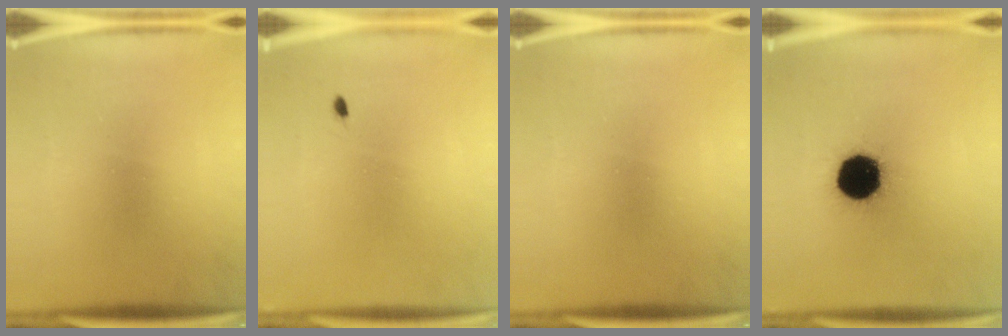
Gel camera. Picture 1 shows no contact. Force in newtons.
{"total": 0.5}
{"total": 0.0}
{"total": 19.2}